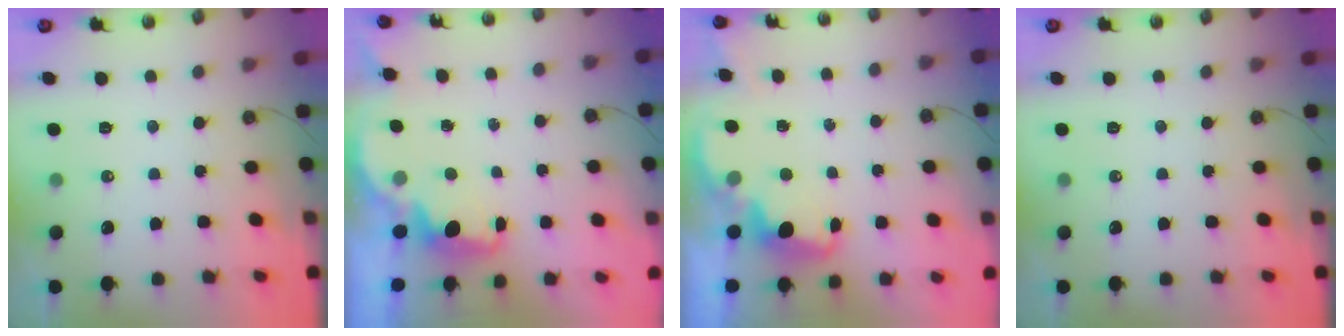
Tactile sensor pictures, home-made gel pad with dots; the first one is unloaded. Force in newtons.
{"total": 1.6, "press": 1.5, "slide": 0.5}
{"total": 2.3, "press": 2.2, "slide": 0.6}
{"total": 0.0}